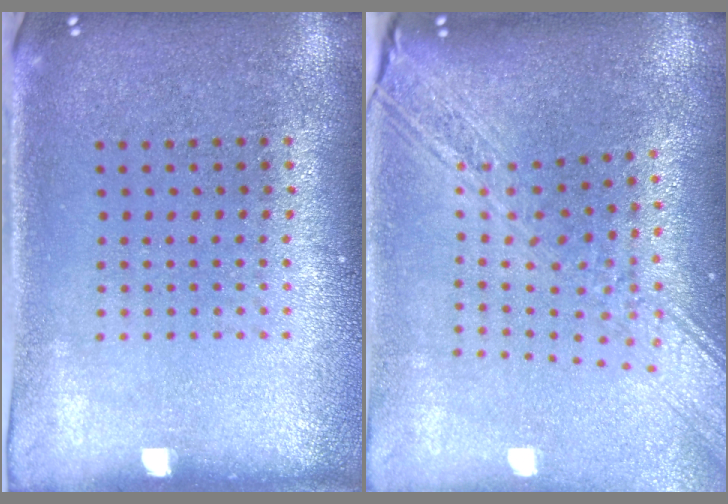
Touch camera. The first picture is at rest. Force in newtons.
{"total": 3.1, "press": 2.3, "slide": 2.0}